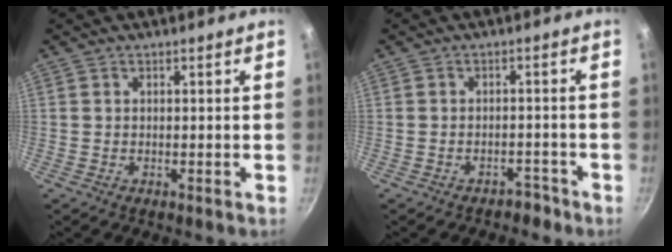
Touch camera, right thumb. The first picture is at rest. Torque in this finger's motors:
{"motor_torque": [-0.24, 0.05, -0.40, 0.14, -0.02]}